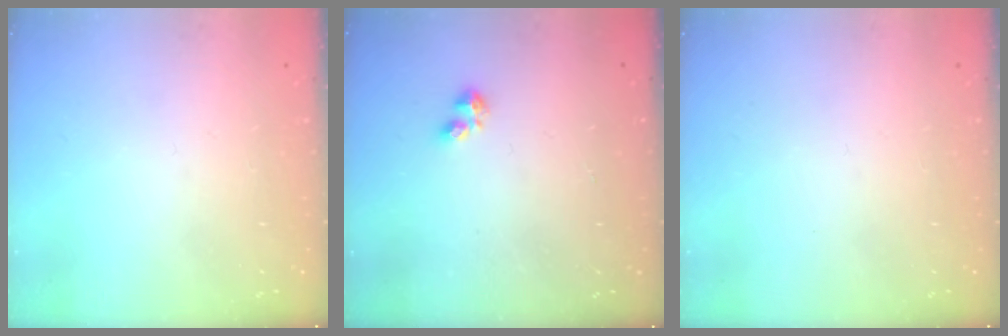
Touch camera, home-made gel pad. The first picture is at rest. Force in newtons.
{"total": 2.2, "press": 2.2, "slide": 0.4}
{"total": 0.0}